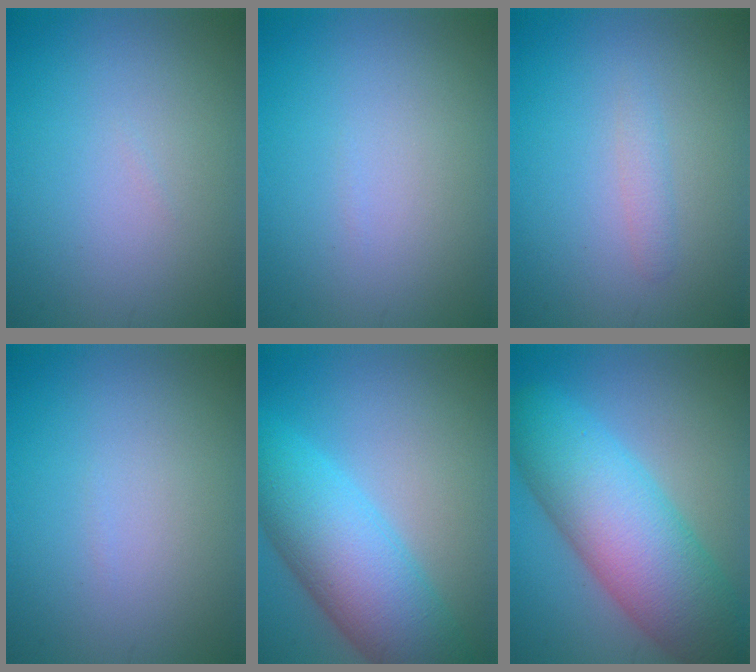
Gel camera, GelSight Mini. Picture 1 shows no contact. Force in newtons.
{"total": 0.0}
{"total": 1.1, "press": 1.1, "slide": 0.0}
{"total": 0.0}
{"total": 9.6, "press": 9.6, "slide": 0.3}
{"total": 10.9, "press": 10.9, "slide": 0.3}